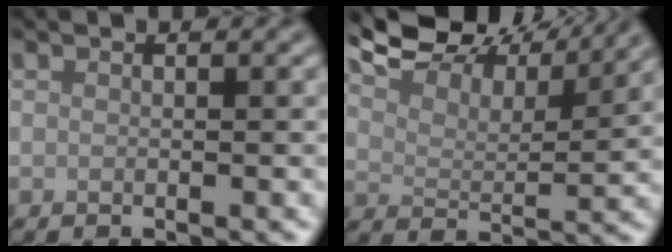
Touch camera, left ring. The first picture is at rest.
{"total": 9.2, "force": [8.2, 2.2, 3.4], "torque": [-0.076, 0.010, 0.121]}